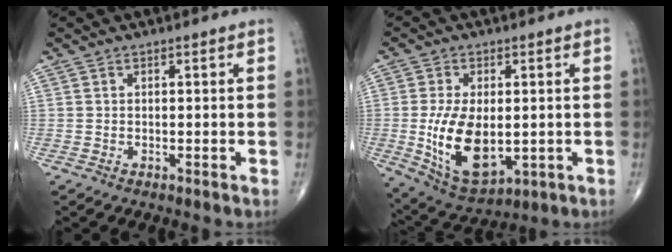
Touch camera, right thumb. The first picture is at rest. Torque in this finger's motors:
{"motor_torque": [0.23, 1.14, 1.66, 0.12, 0.49]}